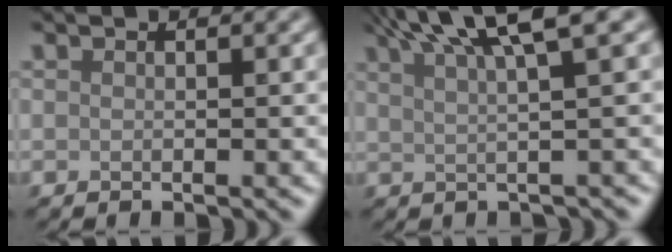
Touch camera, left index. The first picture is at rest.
{"total": 6.9, "force": [4.2, 1.3, 5.3], "torque": [-0.059, 0.025, 0.062]}